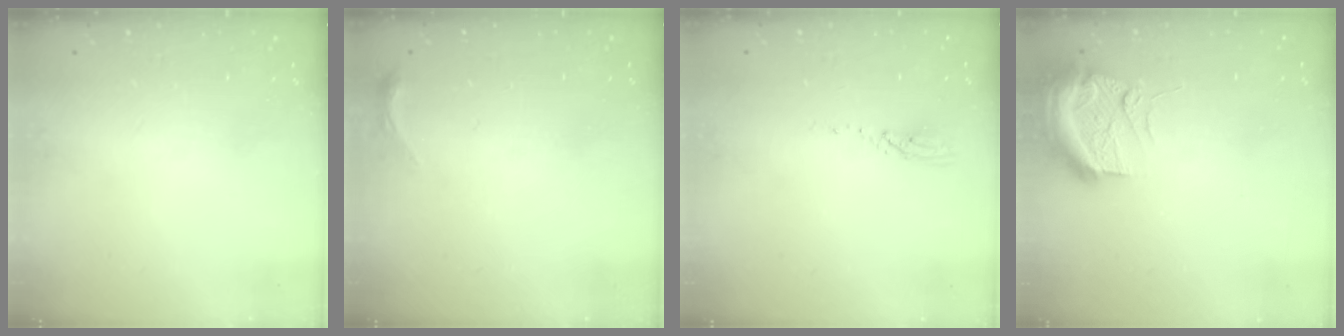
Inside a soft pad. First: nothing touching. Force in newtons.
{"total": 3.9, "press": 3.8, "slide": 0.7}
{"total": 3.0, "press": 2.9, "slide": 0.3}
{"total": 12.2, "press": 11.9, "slide": 2.6}